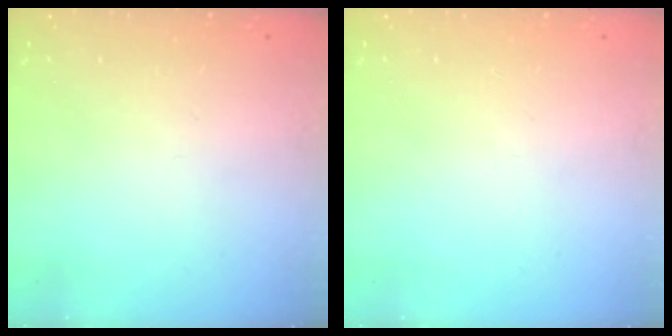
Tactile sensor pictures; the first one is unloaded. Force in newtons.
{"total": 0.0}